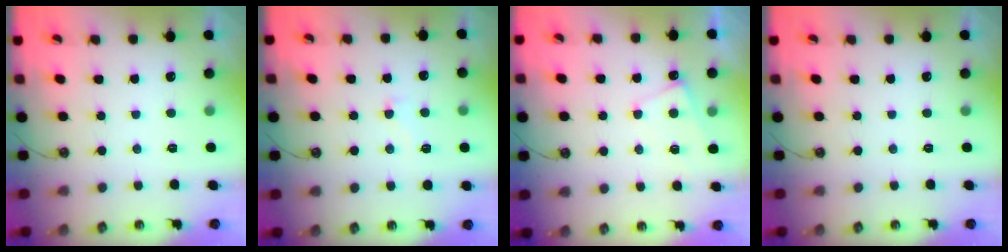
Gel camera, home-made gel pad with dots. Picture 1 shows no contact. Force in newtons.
{"total": 3.0, "press": 2.9, "slide": 0.7}
{"total": 3.9, "press": 3.9, "slide": 0.5}
{"total": 0.0}